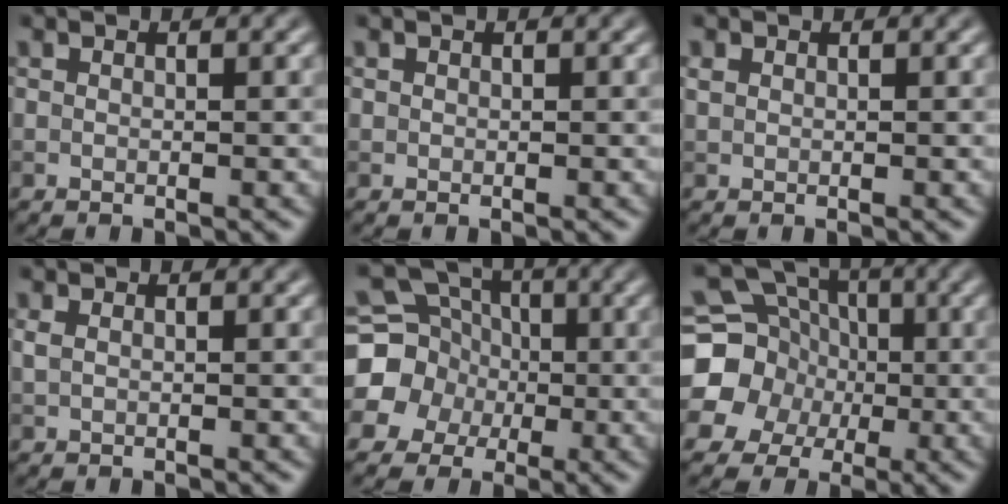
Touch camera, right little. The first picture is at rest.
{"total": 0.0}
{"total": 0.6, "force": [0.3, 0.5, 0.3], "torque": [-0.006, 0.000, 0.008]}
{"total": 0.6, "force": [0.3, 0.2, 0.5], "torque": [-0.012, 0.002, 0.006]}
{"total": 7.8, "force": [-0.6, 7.4, 2.3], "torque": [-0.062, 0.016, -0.038]}
{"total": 12.5, "force": [-0.5, 11.8, 4.3], "torque": [-0.126, 0.020, -0.038]}